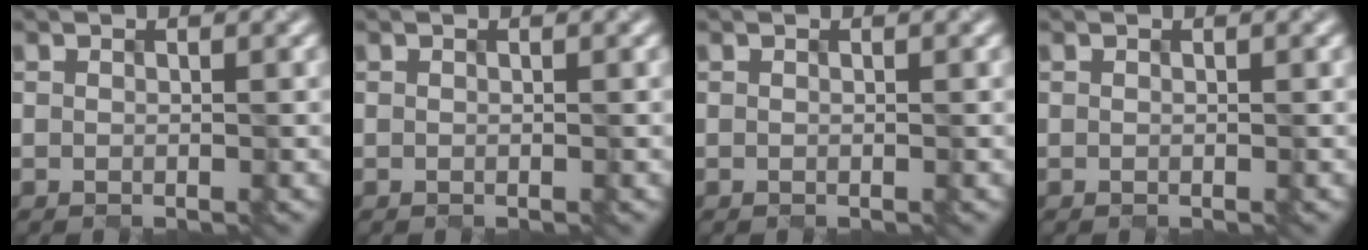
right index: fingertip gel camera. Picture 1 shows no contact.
{"total": 0.0}
{"total": 0.0}
{"total": 0.0}